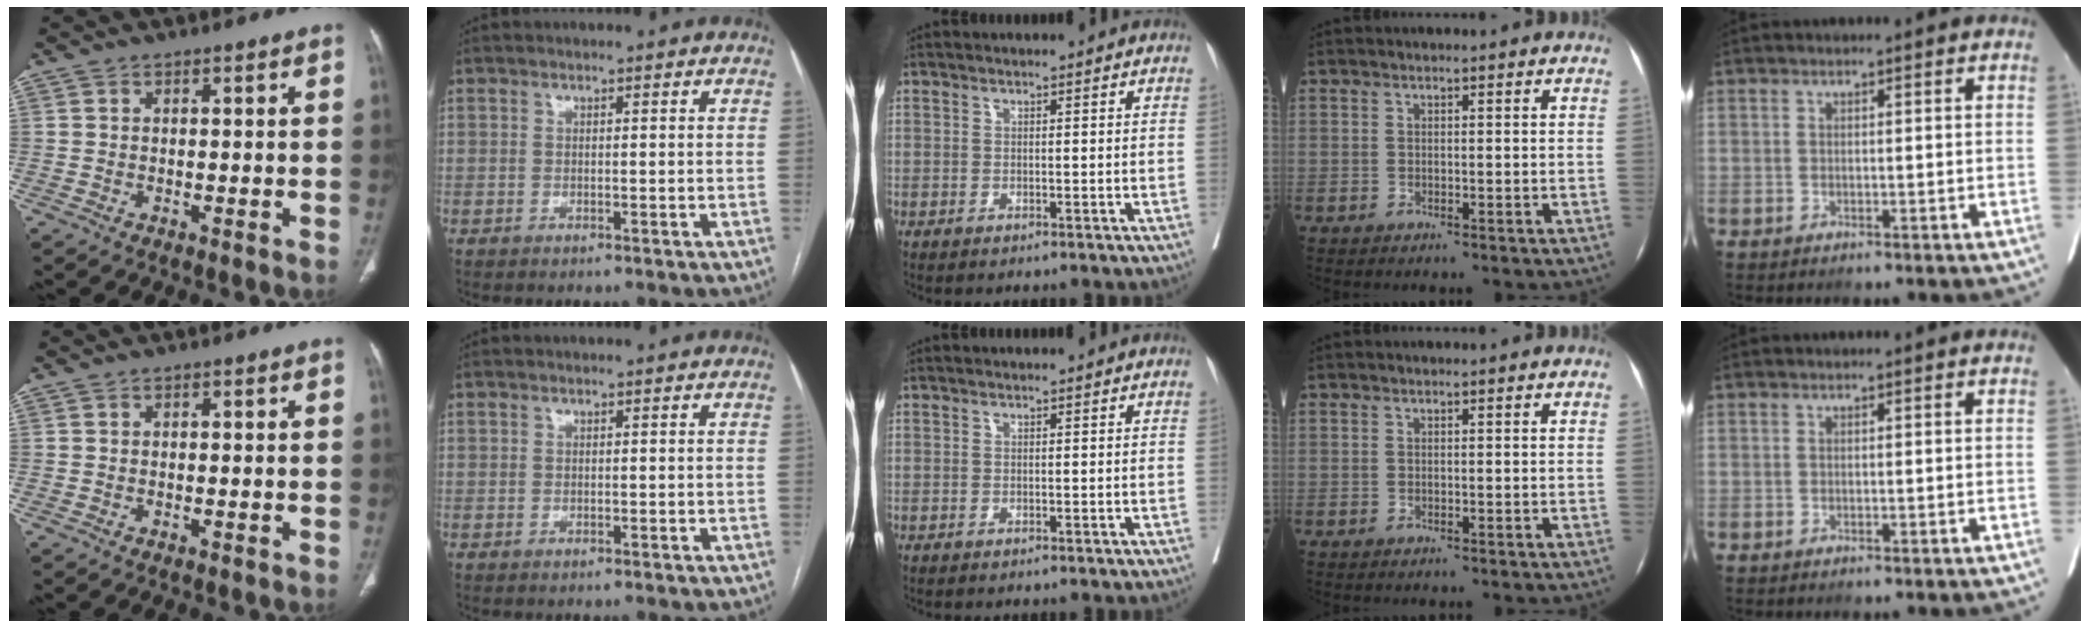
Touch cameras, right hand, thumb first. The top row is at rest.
{}